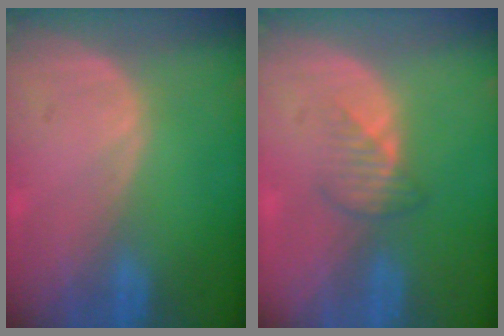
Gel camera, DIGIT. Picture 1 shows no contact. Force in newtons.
{"total": 2.5, "press": 2.5, "slide": 0.4}